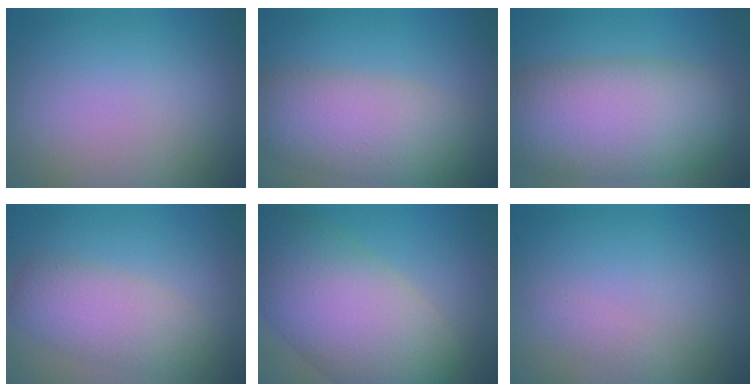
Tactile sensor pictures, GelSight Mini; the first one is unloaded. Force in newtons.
{"total": 6.3, "press": 6.3, "slide": 0.5}
{"total": 10.0, "press": 9.9, "slide": 0.4}
{"total": 4.1, "press": 4.1, "slide": 0.4}
{"total": 10.4, "press": 10.4, "slide": 0.6}
{"total": 0.7, "press": 0.7, "slide": 0.1}